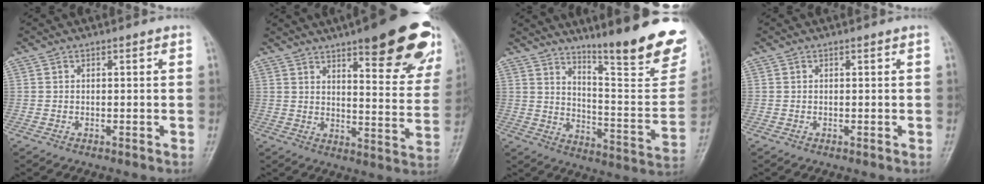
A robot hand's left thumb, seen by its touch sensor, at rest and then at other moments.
{"total": 24.0, "force": [14.7, 6.7, 17.8], "torque": [-0.195, -0.053, 0.186]}
{"total": 24.1, "force": [17.3, 4.3, 16.2], "torque": [-0.198, -0.114, 0.245]}
{"total": 0.0}